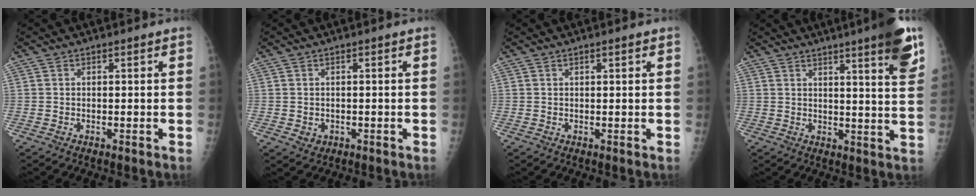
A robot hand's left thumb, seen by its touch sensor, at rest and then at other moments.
{"total": 1.7, "force": [-0.4, 1.5, 0.6], "torque": [-0.001, 0.001, 0.002]}
{"total": 1.1, "force": [0.6, 0.2, 0.9], "torque": [-0.014, 0.000, 0.008]}
{"total": 13.0, "force": [7.7, 1.2, 10.4], "torque": [-0.125, -0.041, 0.096]}